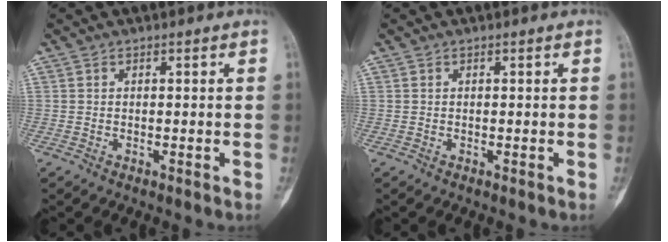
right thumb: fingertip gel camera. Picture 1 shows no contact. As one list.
[{"total": 0.0}]